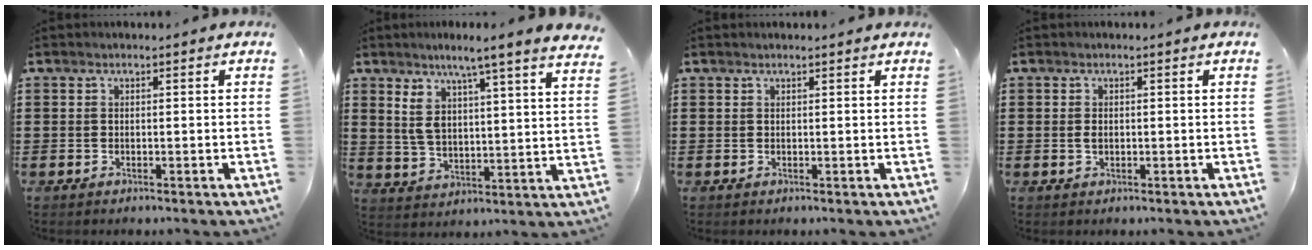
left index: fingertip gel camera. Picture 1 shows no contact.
{"total": 6.6, "force": [4.6, 0.6, 4.7], "torque": [-0.110, -0.028, 0.073]}
{"total": 0.6, "force": [0.5, 0.0, 0.3], "torque": [-0.007, -0.001, 0.010]}
{"total": 1.1, "force": [-0.1, 0.7, 0.9], "torque": [-0.020, 0.002, -0.003]}